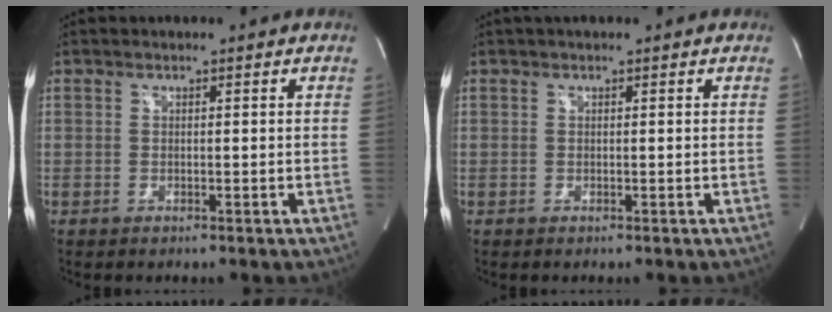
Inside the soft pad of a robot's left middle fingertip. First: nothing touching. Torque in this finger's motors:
{"motor_torque": [0.17, -0.05, -0.02, 0.00]}